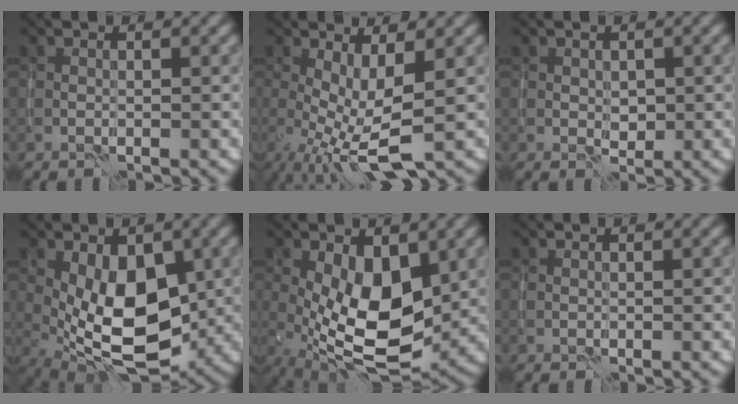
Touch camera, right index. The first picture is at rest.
{"total": 5.9, "force": [-1.2, 1.8, 5.5], "torque": [-0.113, -0.006, -0.022]}
{"total": 1.1, "force": [0.1, 0.9, 0.7], "torque": [-0.014, -0.004, 0.005]}
{"total": 8.4, "force": [-0.1, 4.6, 7.1], "torque": [-0.126, -0.010, 0.002]}
{"total": 8.4, "force": [-0.1, 4.3, 7.3], "torque": [-0.144, -0.009, 0.002]}
{"total": 0.0}